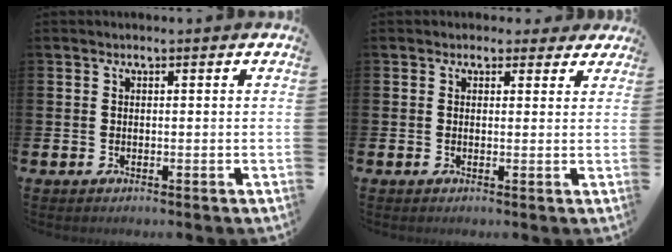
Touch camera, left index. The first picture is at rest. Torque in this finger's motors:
{"motor_torque": [1.58, -0.56, 0.18, 0.07]}